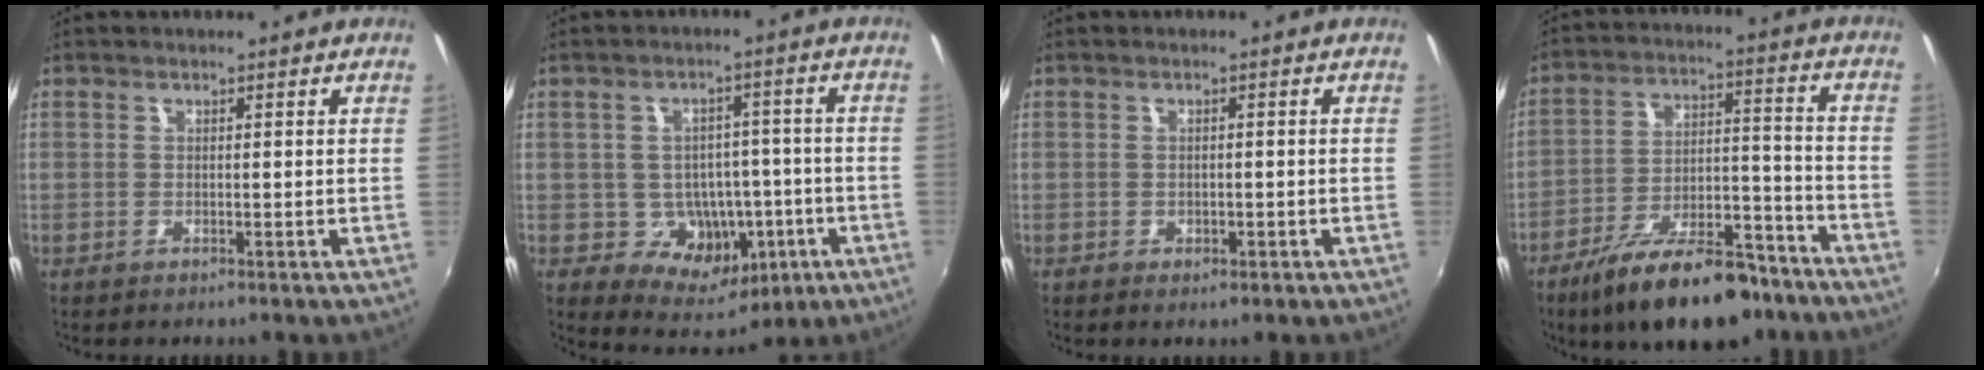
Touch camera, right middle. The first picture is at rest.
{"total": 10.7, "force": [-3.1, 9.1, 4.7], "torque": [-0.082, 0.017, -0.023]}
{"total": 1.6, "force": [-0.7, 1.2, 0.8], "torque": [-0.013, -0.006, -0.011]}
{"total": 19.8, "force": [-14.5, 7.0, 11.6], "torque": [-0.199, -0.008, -0.217]}